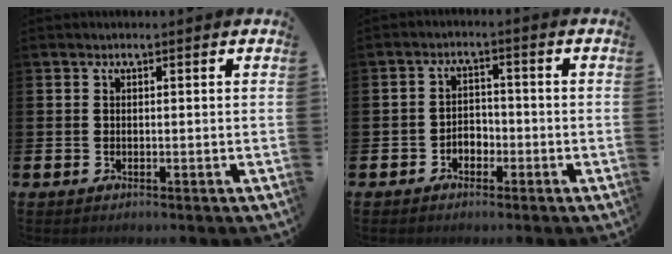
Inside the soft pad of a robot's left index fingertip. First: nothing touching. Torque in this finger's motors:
{"motor_torque": [-0.10, 0.18, -0.01, 0.05]}